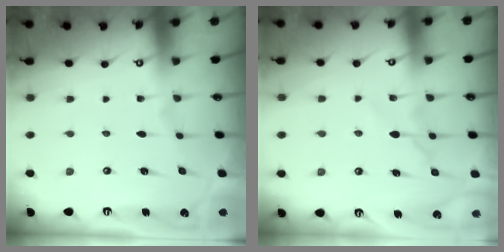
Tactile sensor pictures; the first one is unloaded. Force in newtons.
{"total": 5.9, "press": 5.8, "slide": 0.8}